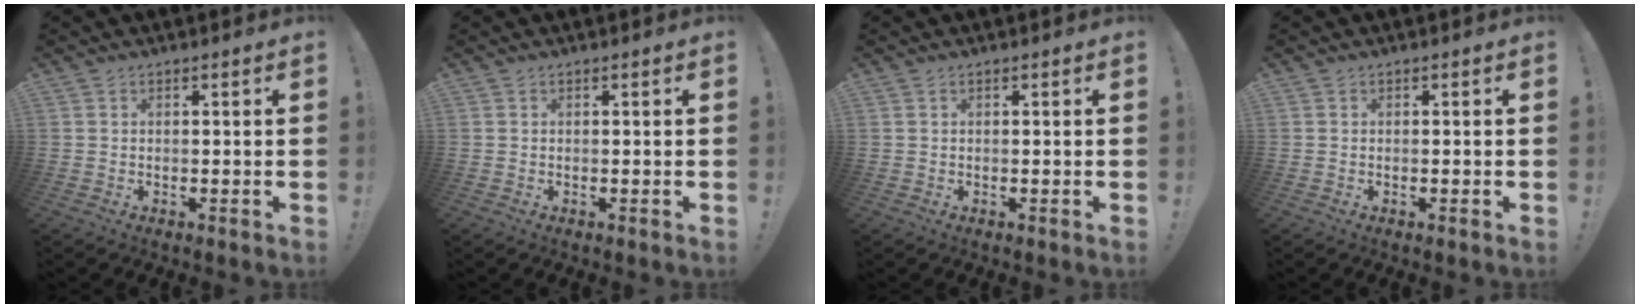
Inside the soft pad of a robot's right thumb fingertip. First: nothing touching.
{"total": 0.0}
{"total": 0.0}
{"total": 0.0}